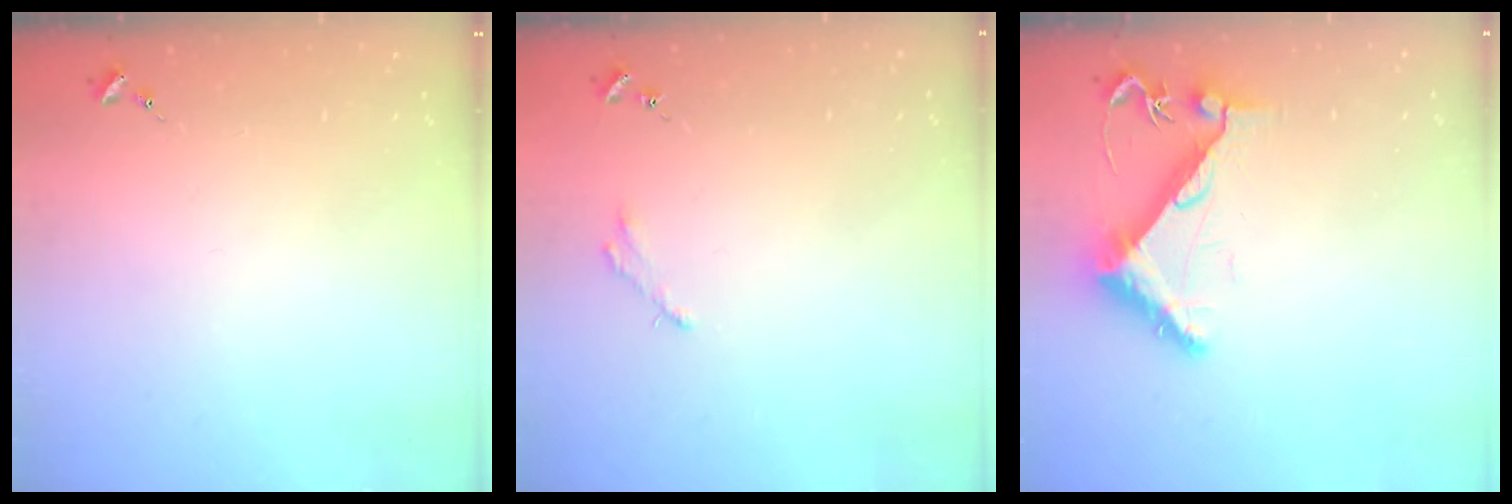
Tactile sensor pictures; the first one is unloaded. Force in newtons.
{"total": 2.5, "press": 2.5, "slide": 0.2}
{"total": 8.4, "press": 8.4, "slide": 0.4}